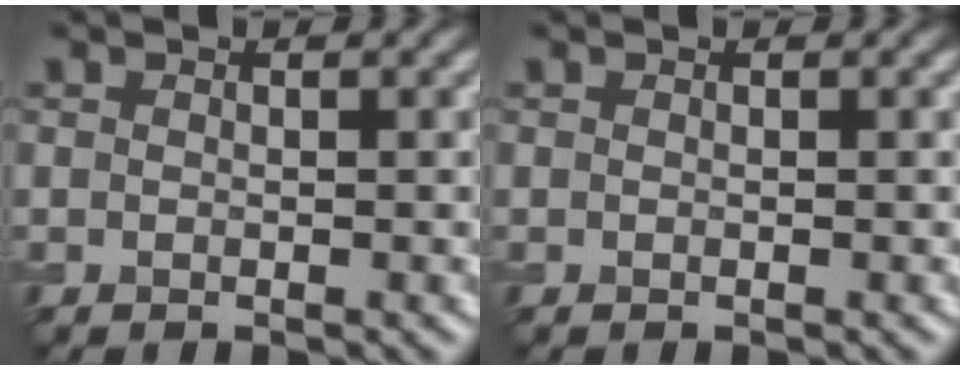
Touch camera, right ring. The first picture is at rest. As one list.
[{"total": 0.0}]